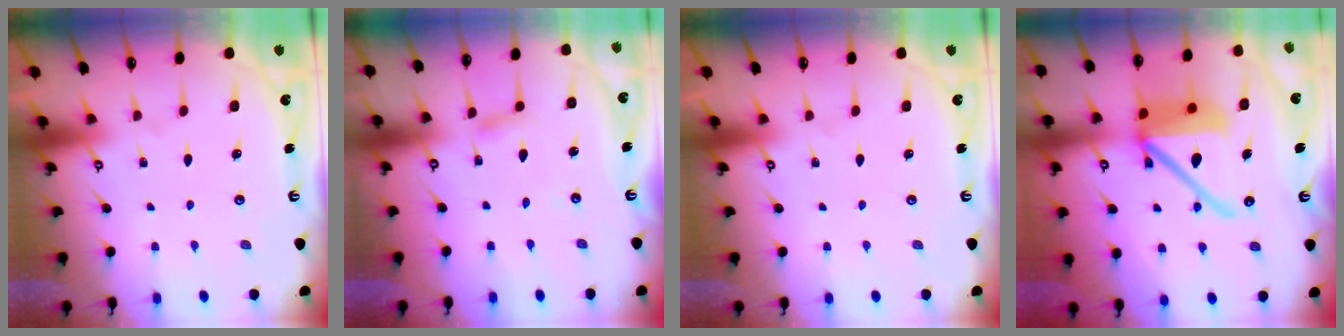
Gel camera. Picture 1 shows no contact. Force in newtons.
{"total": 5.1, "press": 5.1, "slide": 0.6}
{"total": 0.0}
{"total": 16.4, "press": 16.2, "slide": 2.3}